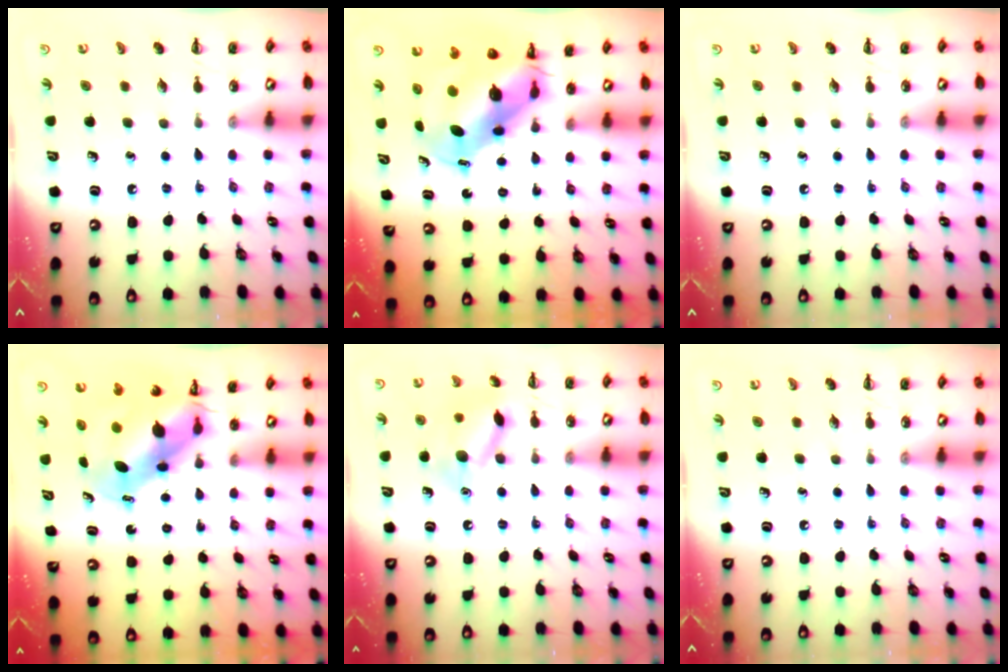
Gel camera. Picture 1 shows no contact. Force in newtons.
{"total": 8.5, "press": 8.1, "slide": 2.4}
{"total": 0.0}
{"total": 6.4, "press": 6.2, "slide": 1.8}
{"total": 13.0, "press": 13.0, "slide": 0.8}
{"total": 0.0}